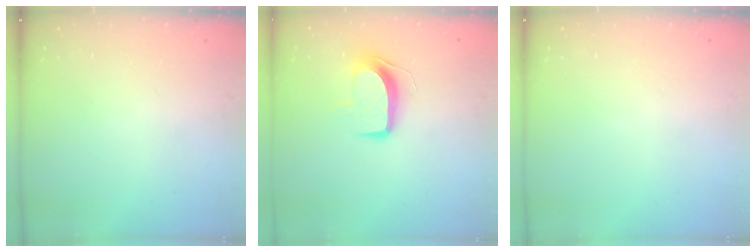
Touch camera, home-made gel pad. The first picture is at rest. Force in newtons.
{"total": 9.3, "press": 9.3, "slide": 0.6}
{"total": 0.0}